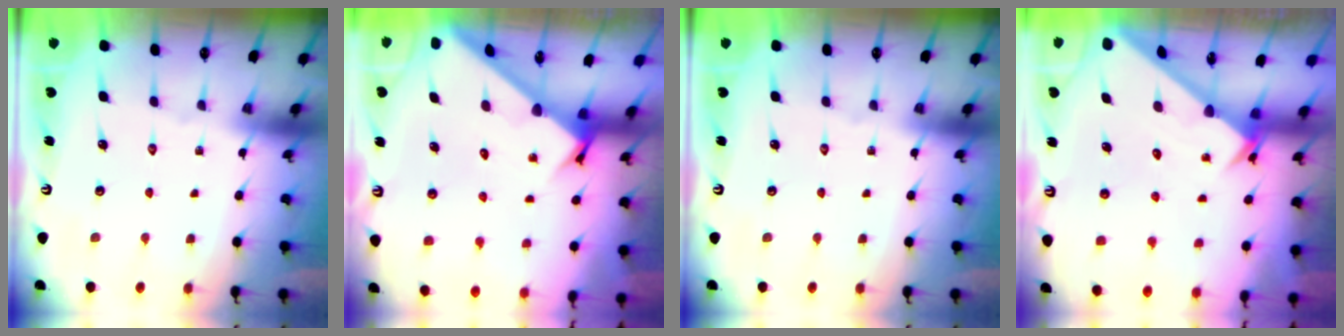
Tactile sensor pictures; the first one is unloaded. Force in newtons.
{"total": 2.8, "press": 2.8, "slide": 0.2}
{"total": 0.0}
{"total": 2.2, "press": 2.2, "slide": 0.1}